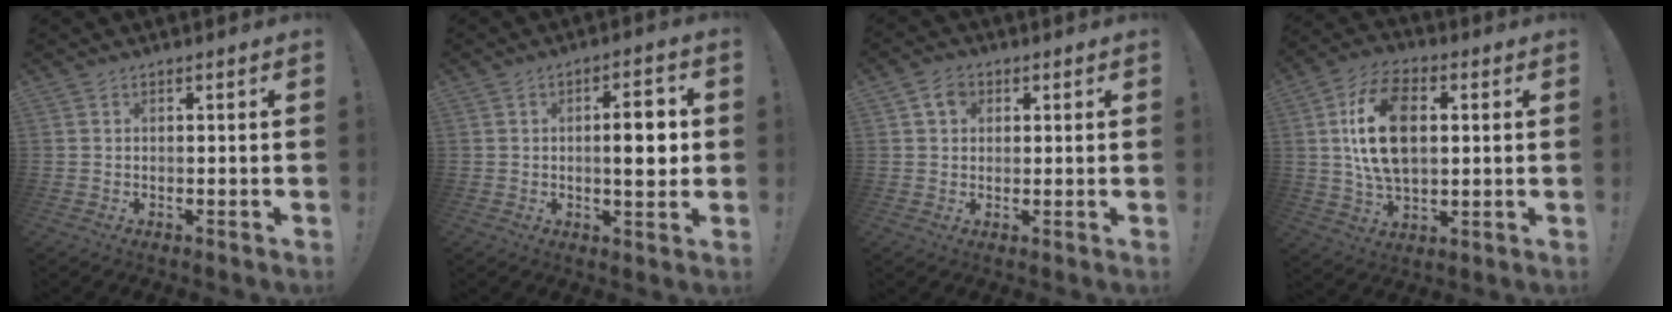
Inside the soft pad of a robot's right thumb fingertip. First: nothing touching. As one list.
[{"total": 8.2, "force": [0.1, 2.6, 7.8], "torque": [-0.106, 0.001, -0.007]}, {"total": 4.4, "force": [1.7, 3.3, 2.3], "torque": [-0.036, 0.003, 0.030]}, {"total": 17.6, "force": [2.6, 11.0, 13.6], "torque": [-0.241, 0.004, 0.045]}]